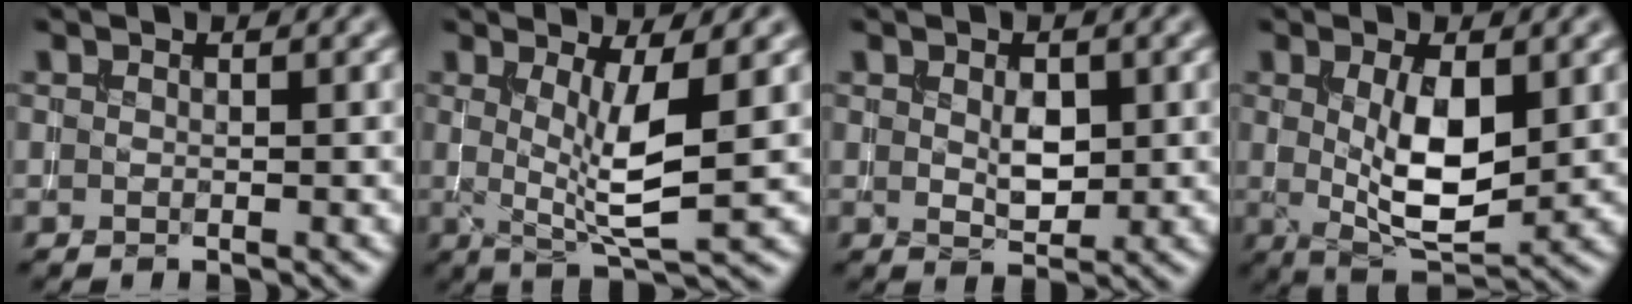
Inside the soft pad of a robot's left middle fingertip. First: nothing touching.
{"total": 5.0, "force": [0.4, 1.0, 4.9], "torque": [-0.085, -0.013, 0.011]}
{"total": 2.0, "force": [0.3, 1.2, 1.6], "torque": [-0.032, -0.003, 0.011]}
{"total": 6.1, "force": [0.4, 2.4, 5.6], "torque": [-0.104, -0.009, 0.014]}